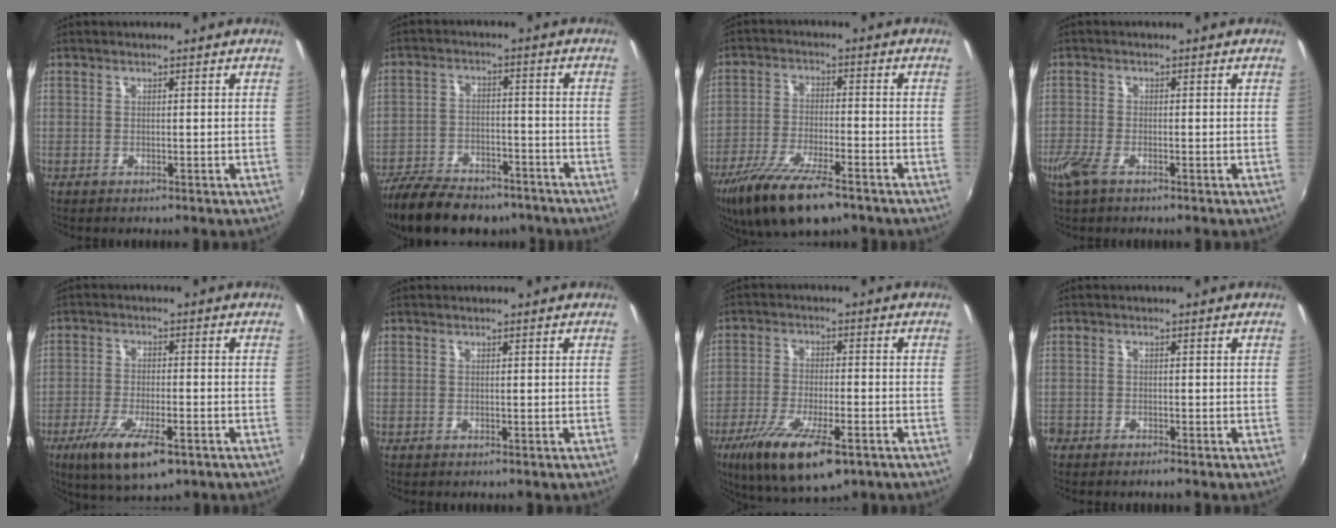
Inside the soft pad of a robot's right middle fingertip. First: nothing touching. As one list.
[{"total": 18.0, "force": [-14.3, 7.2, 8.3], "torque": [-0.183, -0.018, -0.217]}, {"total": 14.3, "force": [-10.1, 4.1, 9.3], "torque": [-0.198, -0.034, -0.182]}, {"total": 4.2, "force": [-2.6, 1.6, 2.9], "torque": [-0.072, -0.011, -0.051]}, {"total": 11.2, "force": [-6.4, 3.2, 8.6], "torque": [-0.184, -0.037, -0.111]}, {"total": 0.0}, {"total": 14.6, "force": [-8.5, 4.4, 11.0], "torque": [-0.220, -0.043, -0.147]}, {"total": 1.8, "force": [-1.7, 0.7, 0.4], "torque": [-0.021, -0.006, -0.037]}]